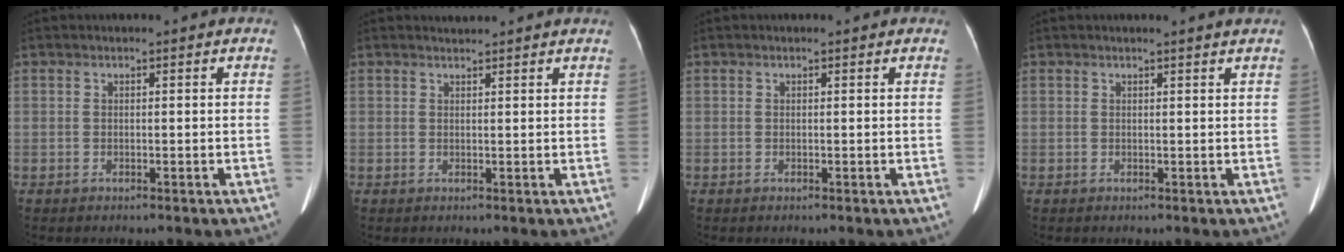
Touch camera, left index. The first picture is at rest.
{"total": 1.9, "force": [1.8, -0.2, 0.0], "torque": [-0.007, 0.007, 0.026]}
{"total": 0.0}
{"total": 1.5, "force": [1.4, -0.5, 0.4], "torque": [-0.017, -0.005, 0.018]}